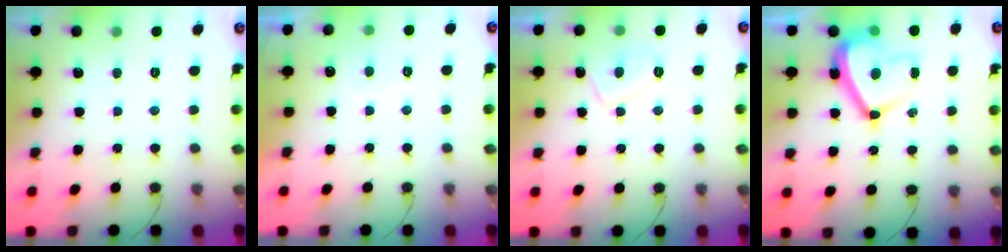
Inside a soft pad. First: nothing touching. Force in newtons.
{"total": 1.0, "press": 0.8, "slide": 0.6}
{"total": 4.9, "press": 4.7, "slide": 1.1}
{"total": 13.1, "press": 12.8, "slide": 2.4}